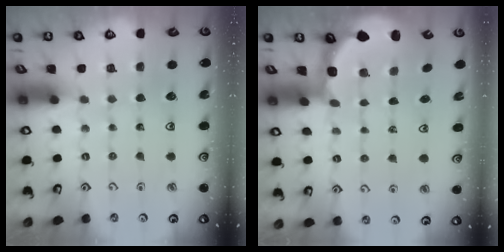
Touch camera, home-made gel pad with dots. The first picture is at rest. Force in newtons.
{"total": 2.8, "press": 2.3, "slide": 1.7}